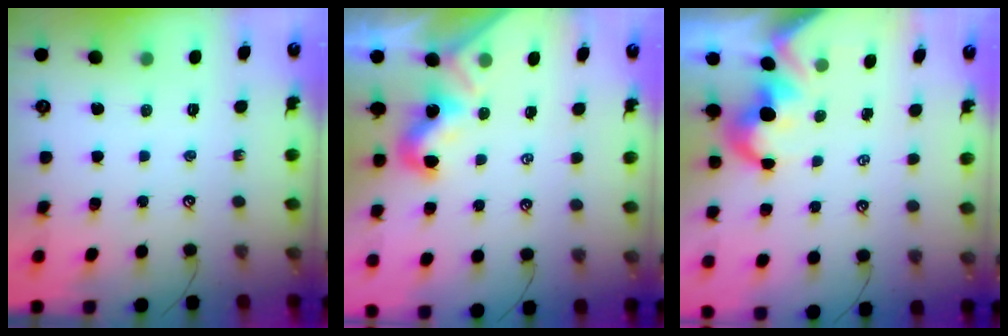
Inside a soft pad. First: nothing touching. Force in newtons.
{"total": 2.0, "press": 2.0, "slide": 0.5}
{"total": 1.2, "press": 0.9, "slide": 0.8}